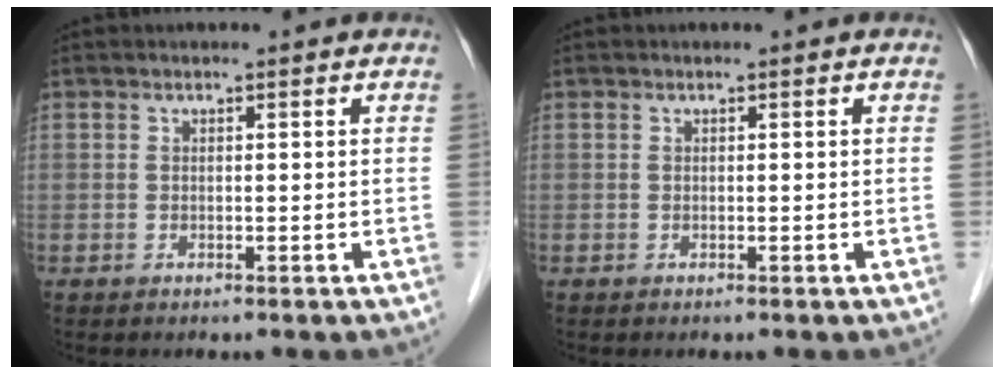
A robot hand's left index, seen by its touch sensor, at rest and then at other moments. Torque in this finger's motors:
{"motor_torque": [-0.06, -0.06, 0.00, 0.00]}